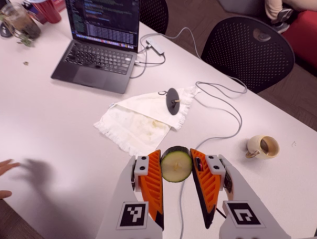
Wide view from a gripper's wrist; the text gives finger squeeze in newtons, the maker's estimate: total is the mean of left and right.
{"total": 10.3, "left": 10.7, "right": 9.8}